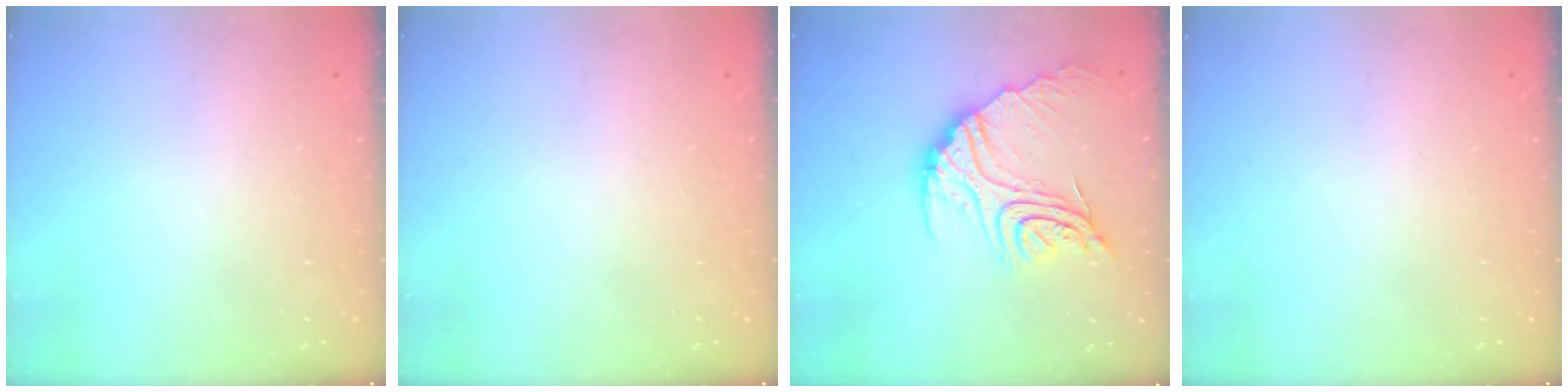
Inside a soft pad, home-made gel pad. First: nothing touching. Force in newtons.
{"total": 0.0}
{"total": 18.9, "press": 18.8, "slide": 1.5}
{"total": 0.0}